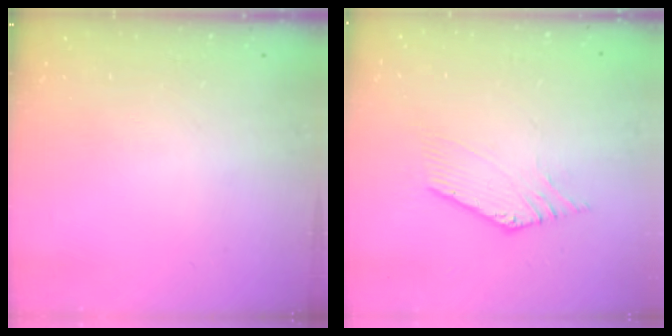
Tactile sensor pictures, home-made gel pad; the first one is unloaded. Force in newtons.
{"total": 0.6, "press": 0.5, "slide": 0.3}